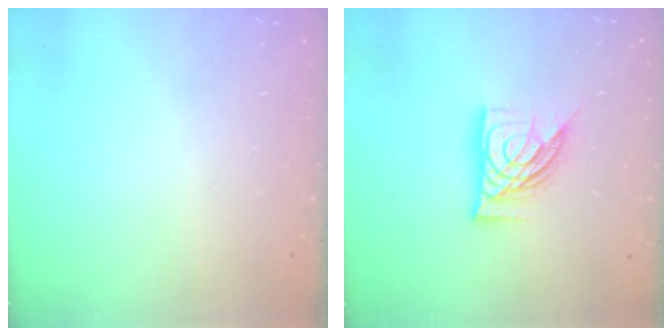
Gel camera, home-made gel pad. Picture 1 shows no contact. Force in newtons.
{"total": 14.0, "press": 13.9, "slide": 1.6}